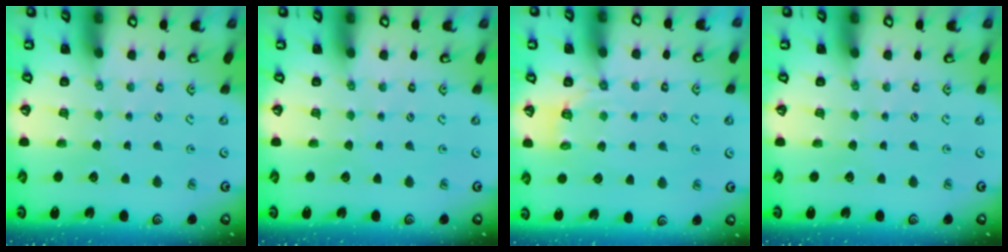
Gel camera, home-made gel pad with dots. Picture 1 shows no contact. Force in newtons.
{"total": 0.0}
{"total": 3.7, "press": 3.0, "slide": 2.1}
{"total": 0.0}